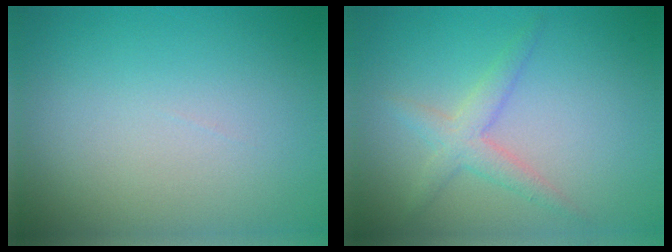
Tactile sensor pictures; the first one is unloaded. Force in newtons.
{"total": 2.4, "press": 2.4, "slide": 0.1}